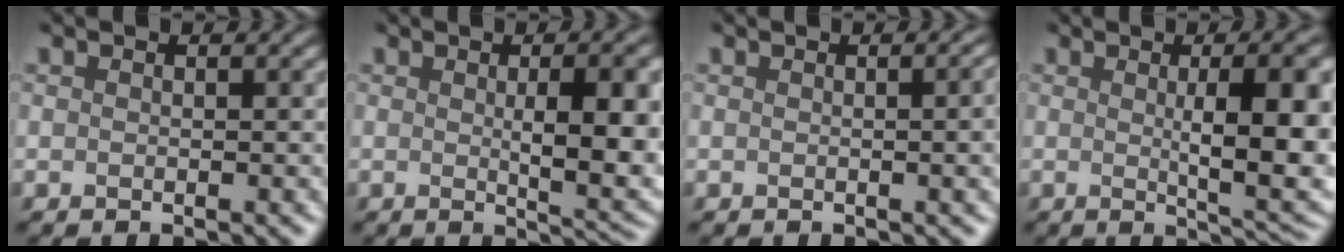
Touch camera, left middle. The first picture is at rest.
{"total": 6.7, "force": [0.0, 1.3, 6.6], "torque": [-0.097, 0.001, 0.018]}
{"total": 4.9, "force": [0.0, 2.3, 4.3], "torque": [-0.019, 0.026, -0.017]}
{"total": 8.4, "force": [0.1, 1.7, 8.2], "torque": [-0.111, 0.001, 0.019]}